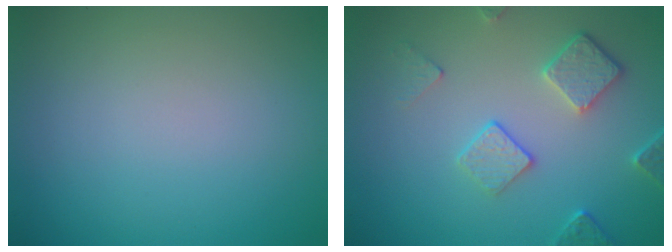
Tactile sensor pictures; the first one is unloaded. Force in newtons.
{"total": 3.7, "press": 3.1, "slide": 1.9}